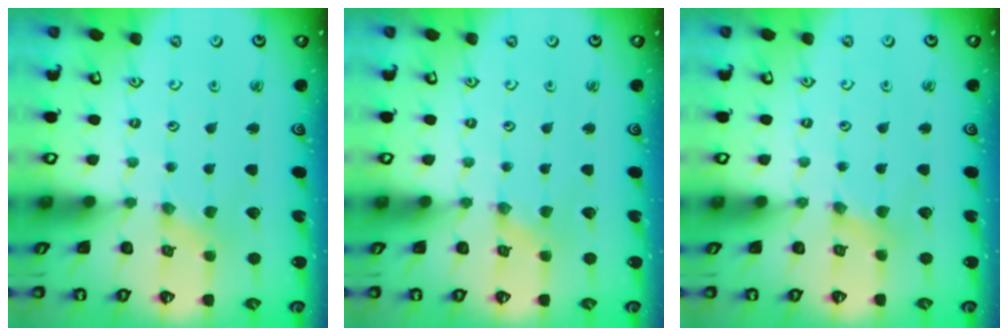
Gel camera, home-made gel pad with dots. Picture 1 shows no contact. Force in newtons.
{"total": 0.0}
{"total": 2.1, "press": 2.0, "slide": 0.4}